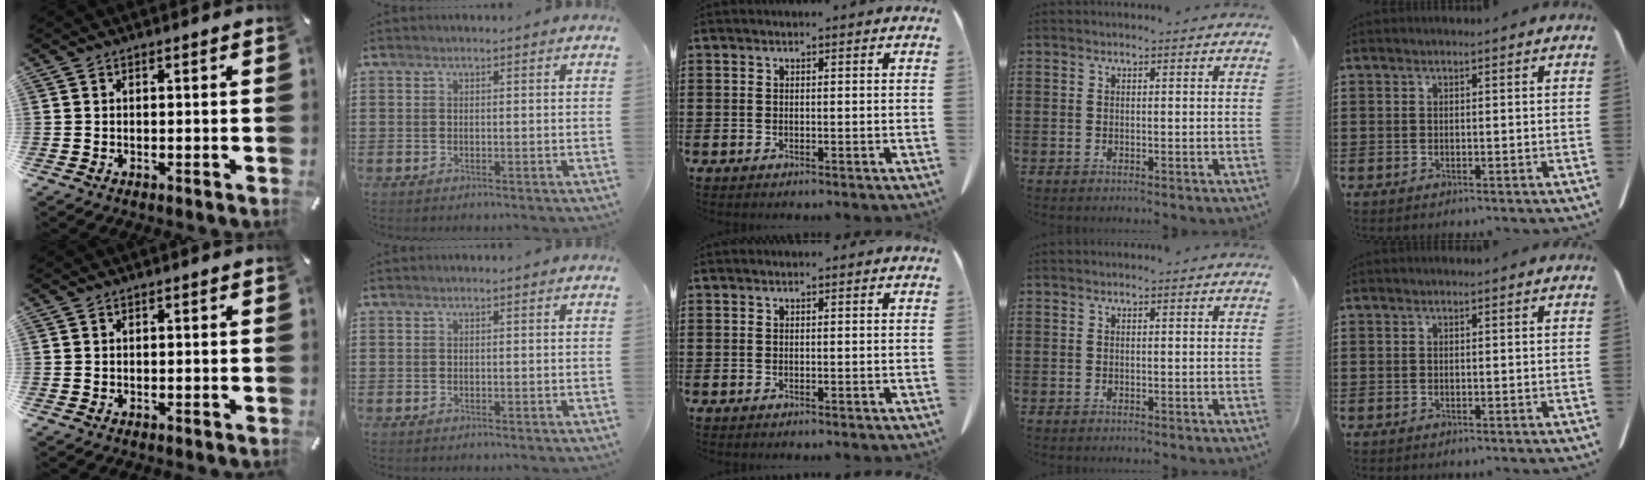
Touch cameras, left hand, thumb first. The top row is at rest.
{}